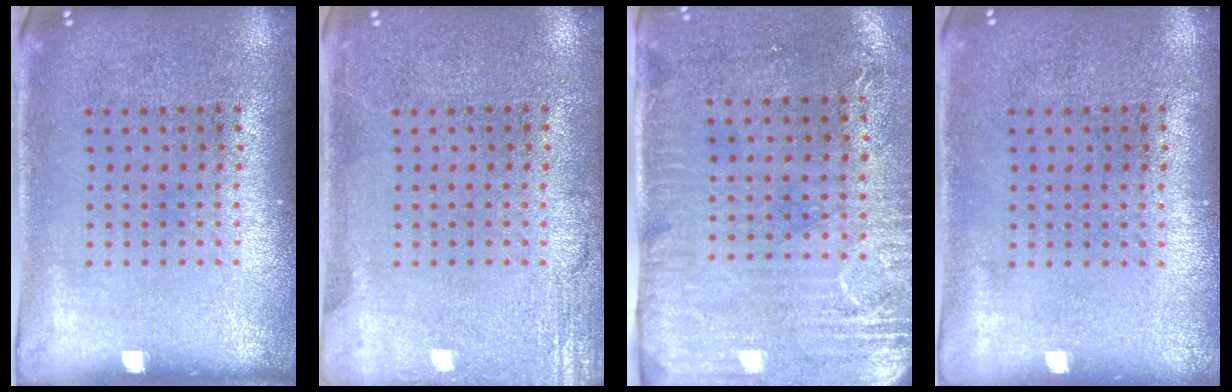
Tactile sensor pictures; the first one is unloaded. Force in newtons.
{"total": 2.6, "press": 2.6, "slide": 0.3}
{"total": 2.9, "press": 2.4, "slide": 1.6}
{"total": 0.0}